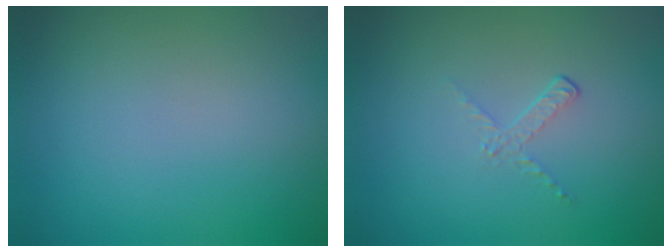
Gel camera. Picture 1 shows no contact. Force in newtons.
{"total": 1.1, "press": 0.4, "slide": 1.1}